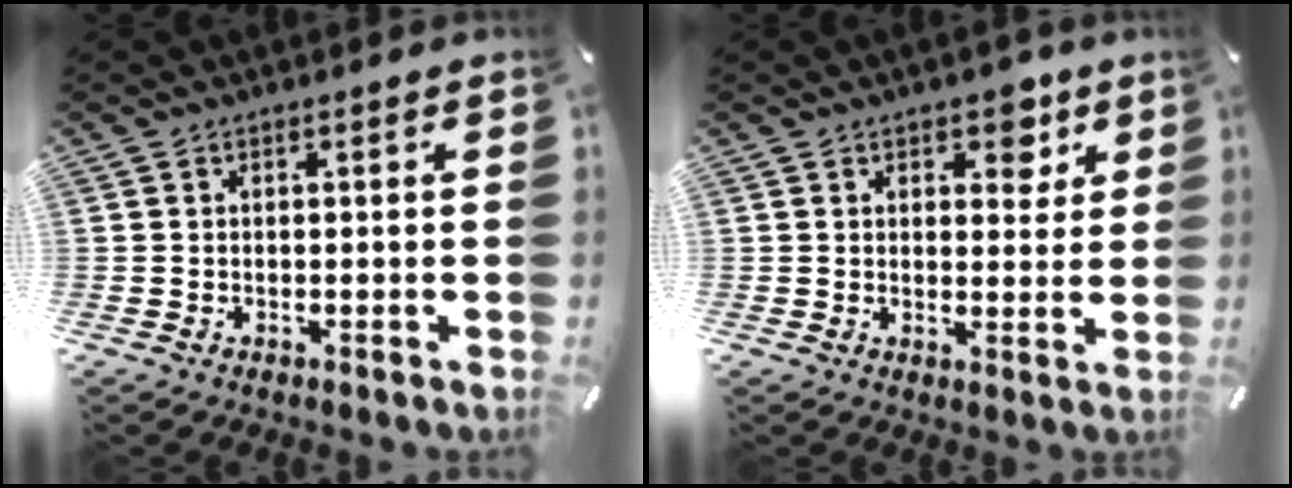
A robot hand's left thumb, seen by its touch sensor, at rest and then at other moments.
{"total": 6.1, "force": [3.7, 3.9, 2.9], "torque": [-0.005, -0.022, 0.054]}